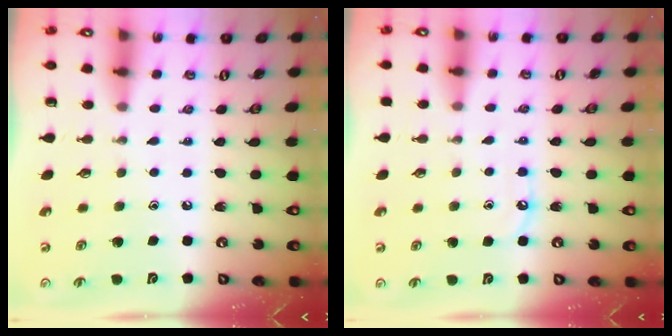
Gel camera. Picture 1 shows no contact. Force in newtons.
{"total": 5.0, "press": 4.9, "slide": 0.6}